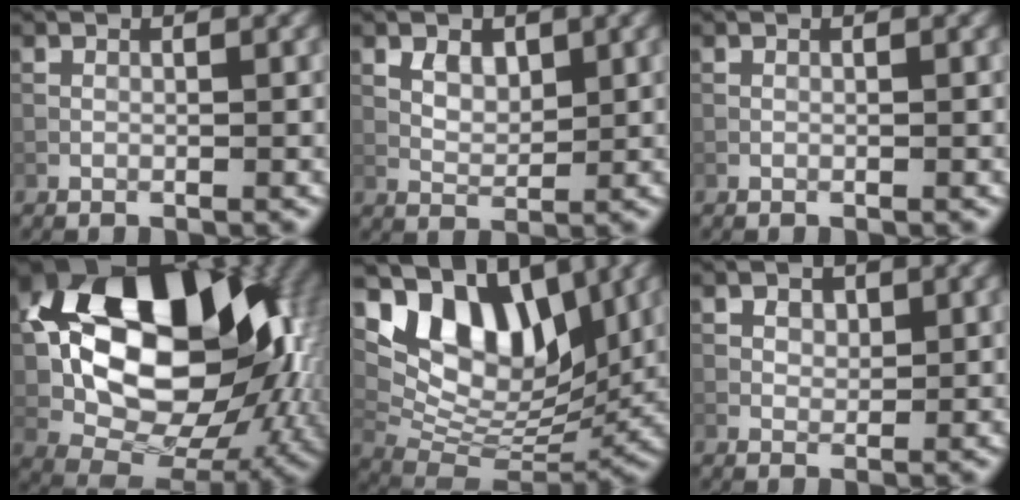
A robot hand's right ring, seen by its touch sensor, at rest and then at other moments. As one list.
[{"total": 1.9, "force": [0.7, 1.3, 1.2], "torque": [-0.022, -0.006, 0.022]}, {"total": 0.0}, {"total": 17.3, "force": [2.1, 11.3, 12.9], "torque": [-0.218, 0.009, 0.037]}, {"total": 10.2, "force": [4.5, 5.7, 7.1], "torque": [-0.114, -0.002, 0.088]}, {"total": 1.4, "force": [0.5, 1.1, 0.5], "torque": [-0.008, -0.005, 0.015]}]